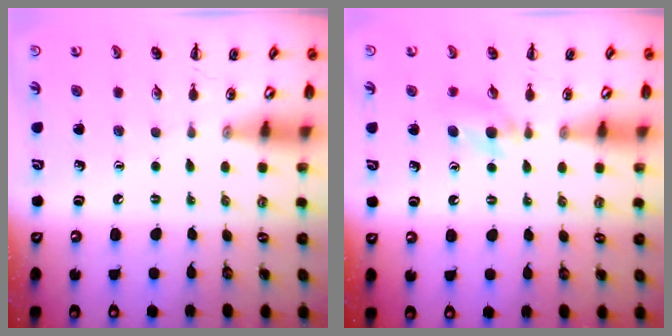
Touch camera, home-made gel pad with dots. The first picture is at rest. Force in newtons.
{"total": 5.0, "press": 4.6, "slide": 1.7}